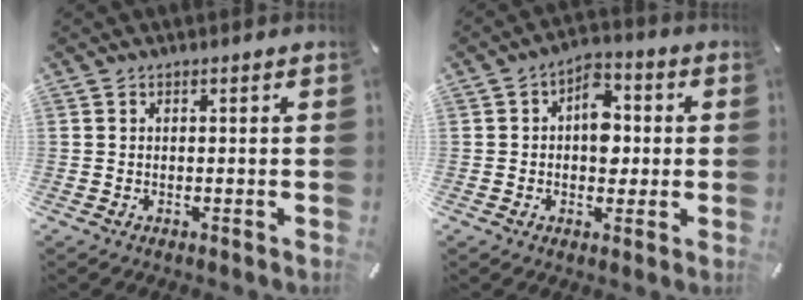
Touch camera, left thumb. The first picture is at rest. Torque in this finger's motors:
{"motor_torque": [0.33, 0.40, 0.82, -0.01, 0.09]}